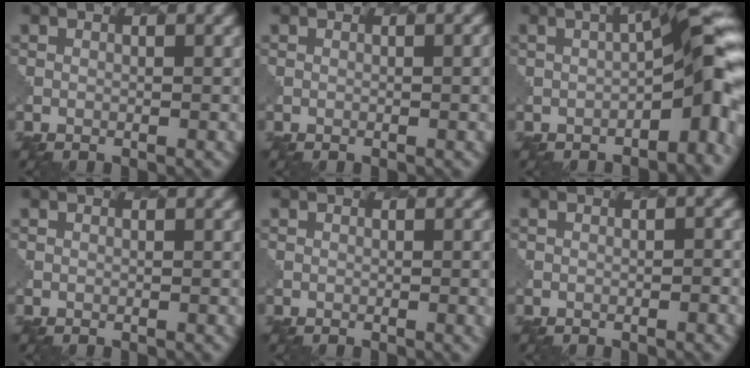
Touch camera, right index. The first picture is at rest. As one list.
[{"total": 0.9, "force": [0.0, -0.1, 0.9], "torque": [-0.008, 0.000, -0.001]}, {"total": 7.3, "force": [-1.6, 2.0, 6.9], "torque": [-0.081, 0.014, -0.031]}, {"total": 0.0}, {"total": 1.7, "force": [-0.2, 0.3, 1.6], "torque": [-0.019, -0.004, -0.002]}, {"total": 1.1, "force": [-0.5, 0.6, 0.9], "torque": [-0.006, 0.004, -0.002]}]